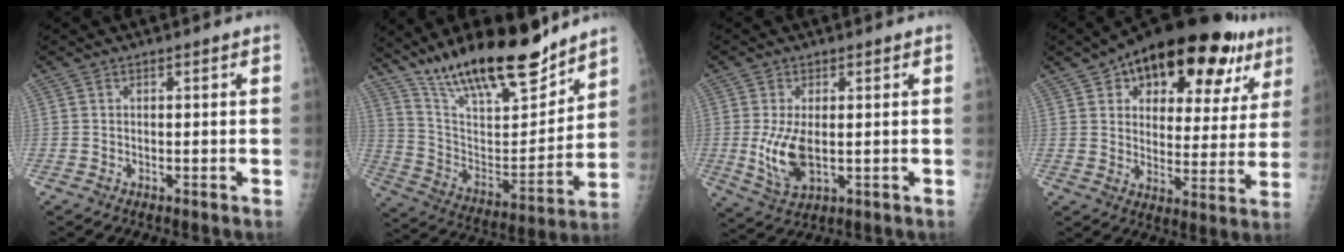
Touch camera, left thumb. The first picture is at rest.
{"total": 23.7, "force": [18.1, 7.0, 13.6], "torque": [-0.194, -0.083, 0.312]}
{"total": 8.0, "force": [-0.4, 4.0, 6.9], "torque": [-0.140, -0.012, 0.003]}
{"total": 25.5, "force": [14.2, 12.9, 16.8], "torque": [-0.199, -0.009, 0.204]}